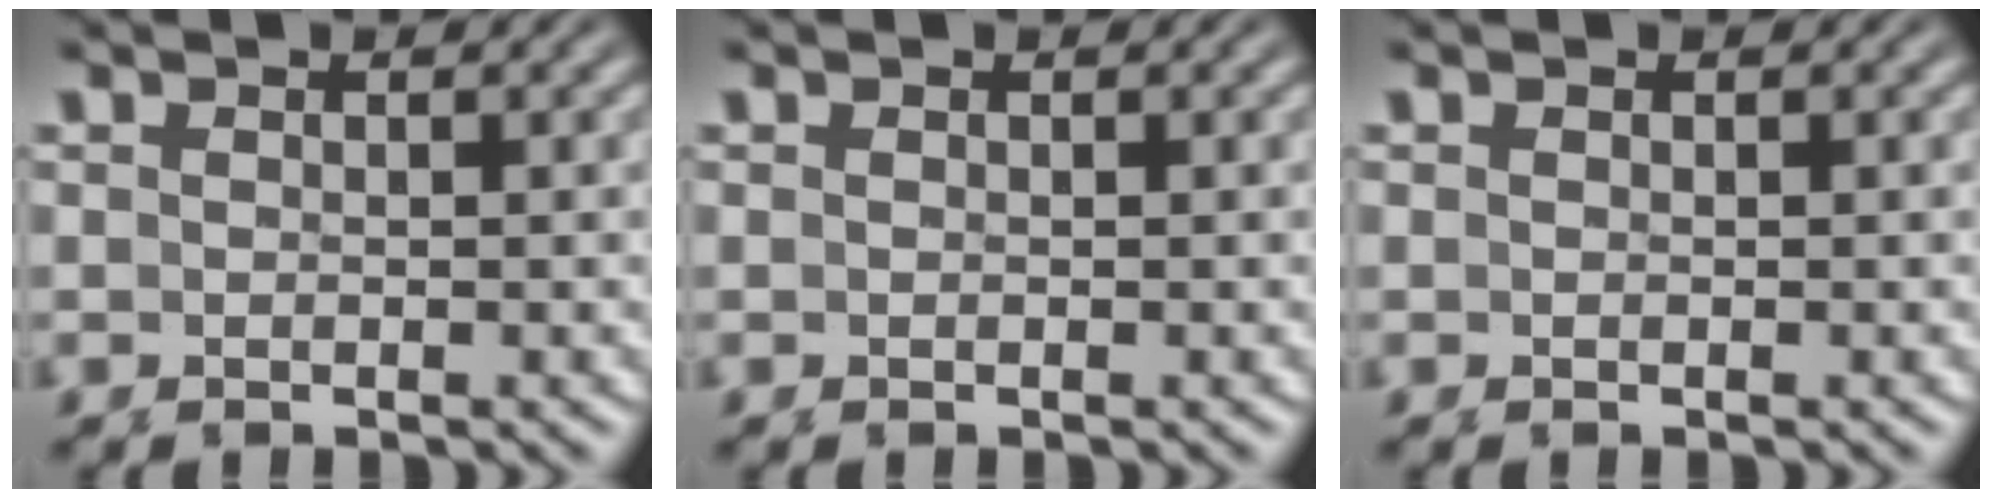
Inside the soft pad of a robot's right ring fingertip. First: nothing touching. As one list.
[{"total": 0.0}, {"total": 0.0}]